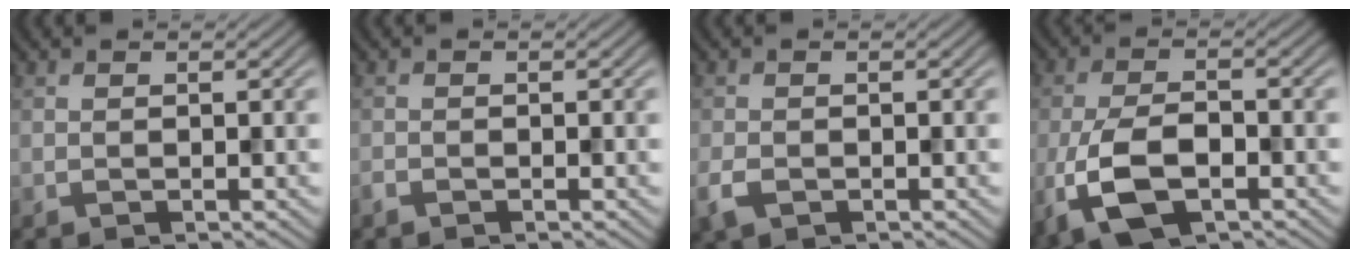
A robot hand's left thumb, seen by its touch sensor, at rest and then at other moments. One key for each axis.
{"total": 0.7, "fx": -0.6, "fy": 0.3, "fz": 0.3, "tx": -0.006, "ty": -0.001, "tz": -0.012}
{"total": 2.6, "fx": -1.3, "fy": 1.7, "fz": 1.6, "tx": -0.044, "ty": -0.008, "tz": -0.028}
{"total": 8.5, "fx": -3.5, "fy": 4.1, "fz": 6.6, "tx": -0.152, "ty": -0.013, "tz": -0.070}